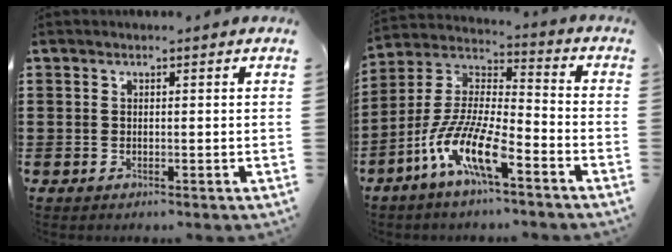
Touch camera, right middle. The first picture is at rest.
{"total": 11.1, "force": [-7.2, 2.5, 8.1], "torque": [-0.200, -0.021, -0.151]}